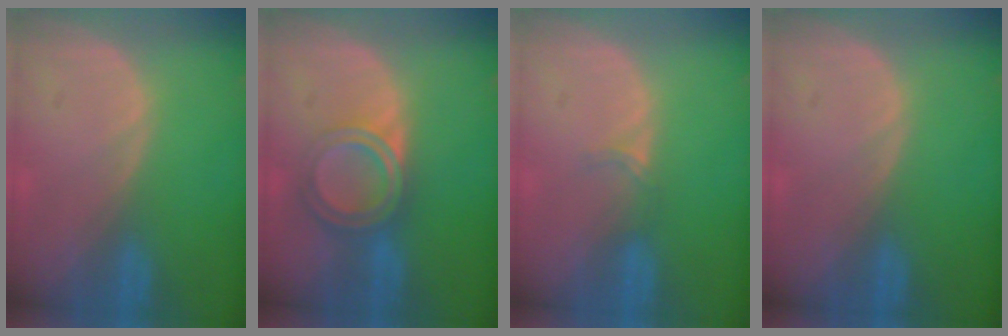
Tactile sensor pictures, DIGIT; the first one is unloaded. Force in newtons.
{"total": 6.4, "press": 5.4, "slide": 3.3}
{"total": 1.6, "press": 1.3, "slide": 1.1}
{"total": 0.0}